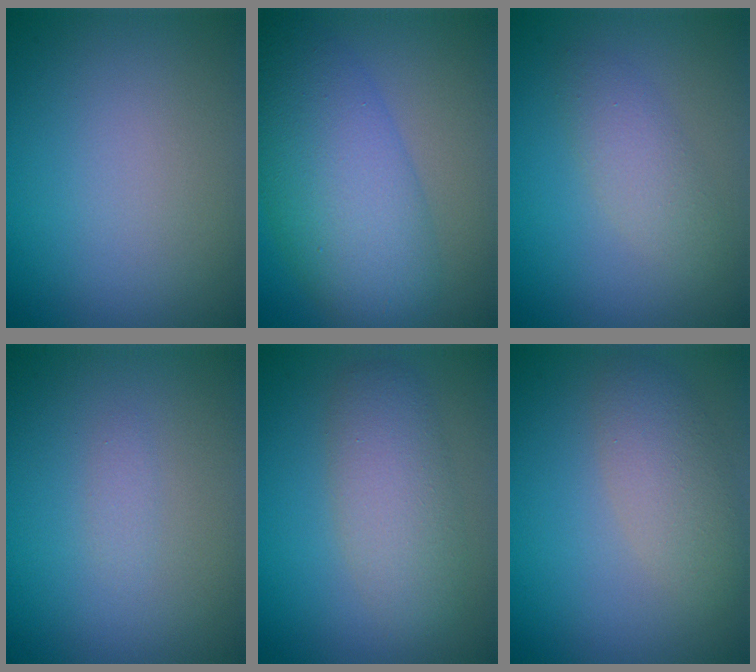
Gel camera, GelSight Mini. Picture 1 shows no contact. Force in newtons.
{"total": 8.3, "press": 8.3, "slide": 0.3}
{"total": 2.2, "press": 2.2, "slide": 0.2}
{"total": 0.6, "press": 0.6, "slide": 0.0}
{"total": 4.0, "press": 4.0, "slide": 0.1}
{"total": 3.2, "press": 3.1, "slide": 0.3}